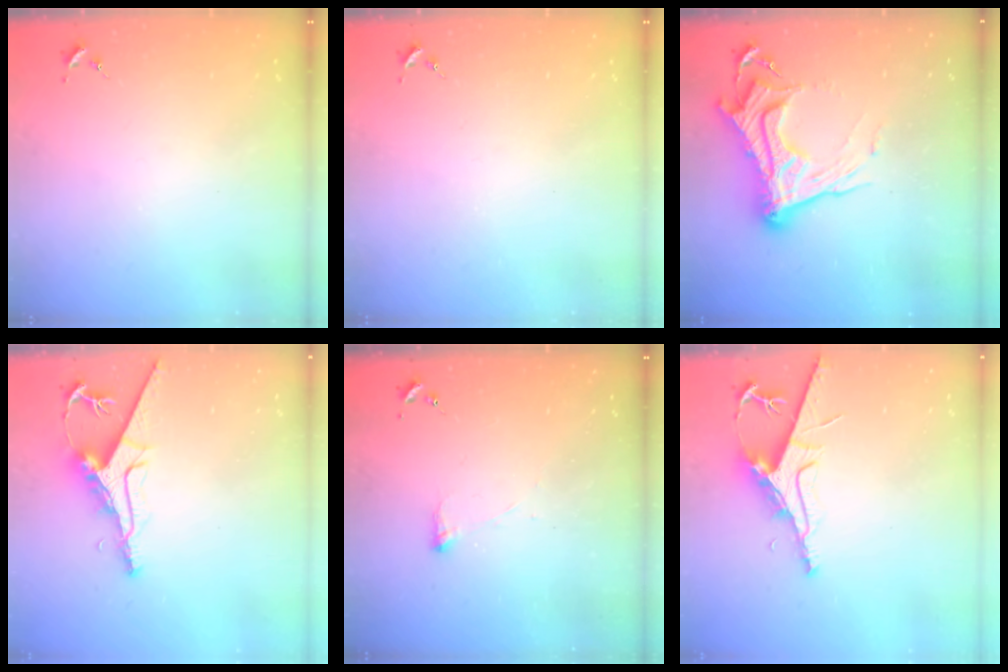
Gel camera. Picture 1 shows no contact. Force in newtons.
{"total": 0.0}
{"total": 19.9, "press": 19.8, "slide": 1.9}
{"total": 9.8, "press": 9.7, "slide": 1.1}
{"total": 2.8, "press": 2.7, "slide": 0.7}
{"total": 9.7, "press": 9.6, "slide": 1.2}